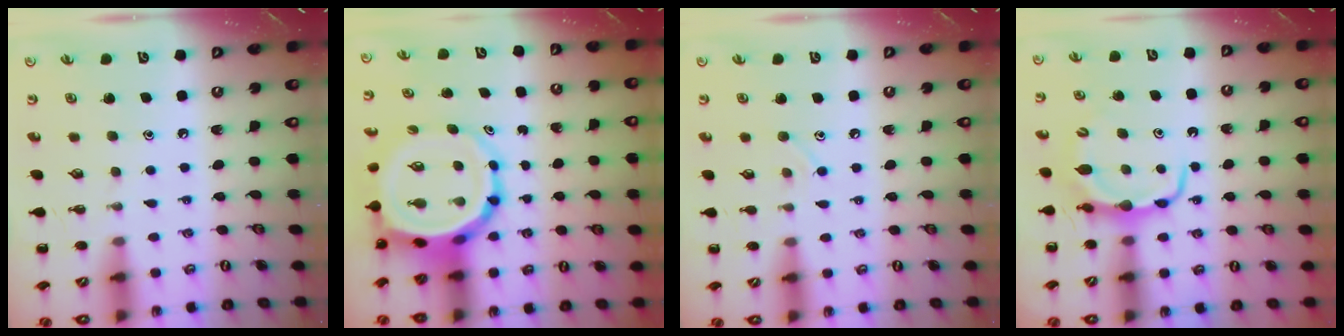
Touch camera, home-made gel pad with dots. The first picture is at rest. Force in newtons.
{"total": 10.0, "press": 9.6, "slide": 3.0}
{"total": 6.5, "press": 6.1, "slide": 2.2}
{"total": 6.5, "press": 6.5, "slide": 0.3}